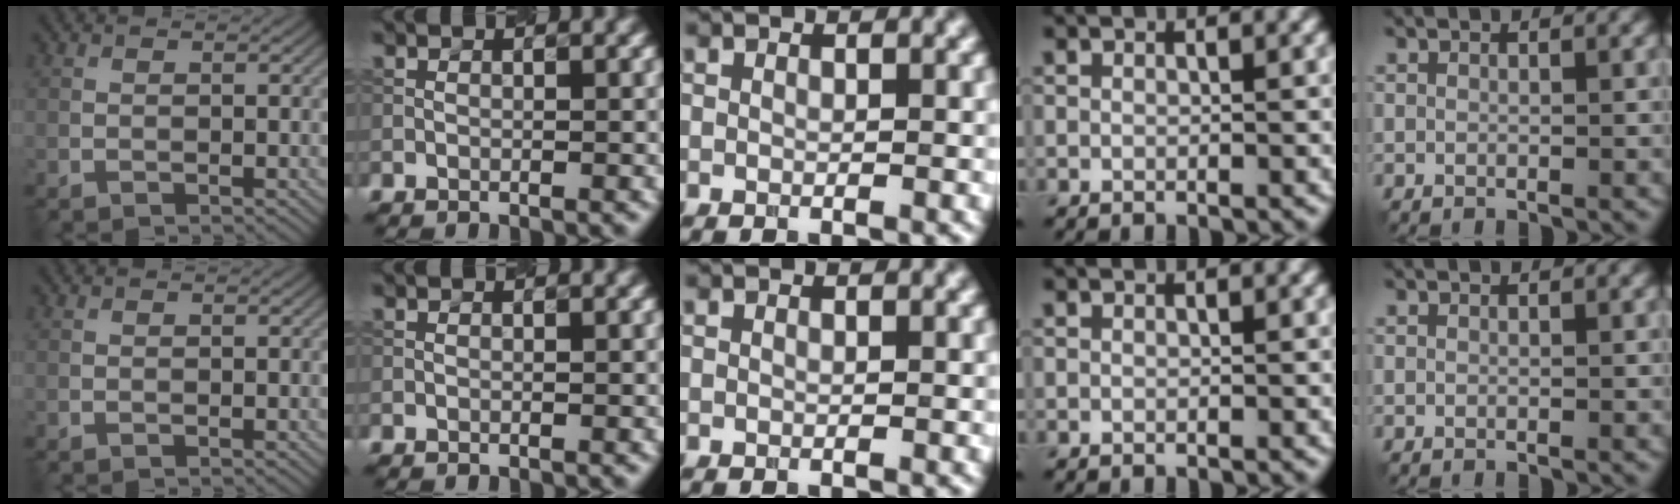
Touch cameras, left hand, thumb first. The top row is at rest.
{}